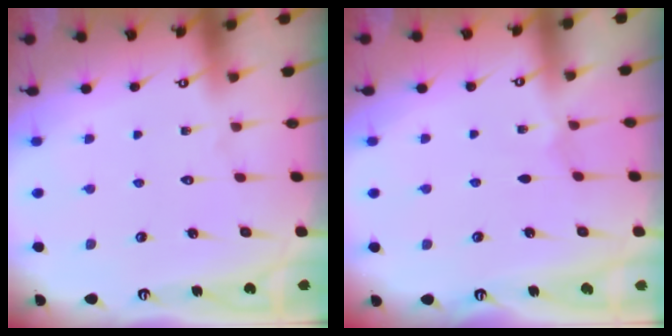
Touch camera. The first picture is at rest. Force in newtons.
{"total": 0.6, "press": 0.6, "slide": 0.2}